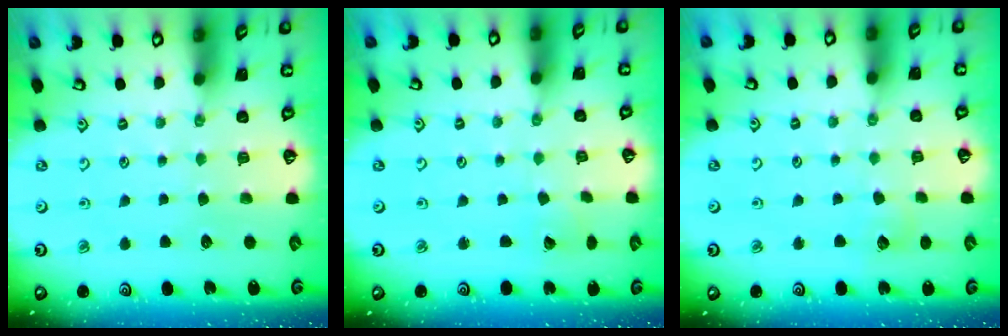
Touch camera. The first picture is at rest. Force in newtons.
{"total": 2.5, "press": 2.5, "slide": 0.3}
{"total": 3.5, "press": 3.4, "slide": 0.5}